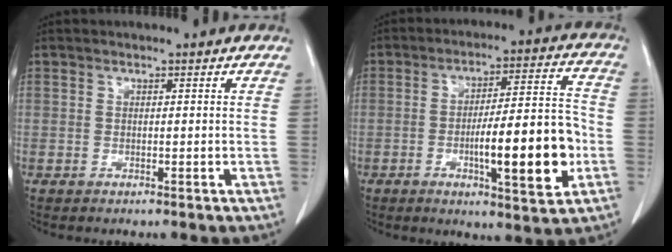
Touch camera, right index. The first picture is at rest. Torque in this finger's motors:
{"motor_torque": [1.84, -0.30, 0.42, 0.09]}